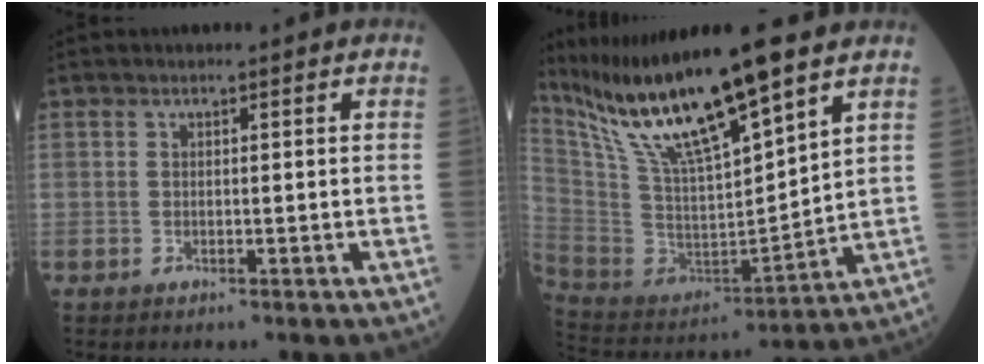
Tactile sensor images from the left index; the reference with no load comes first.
{"total": 19.0, "force": [14.3, 1.5, 12.5], "torque": [-0.233, -0.008, 0.274]}